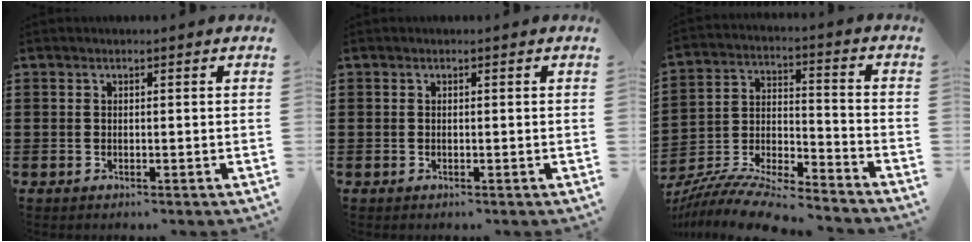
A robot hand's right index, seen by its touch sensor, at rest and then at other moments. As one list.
[{"total": 0.0}, {"total": 10.1, "force": [-9.5, 0.5, 3.3], "torque": [-0.073, 0.006, -0.194]}]